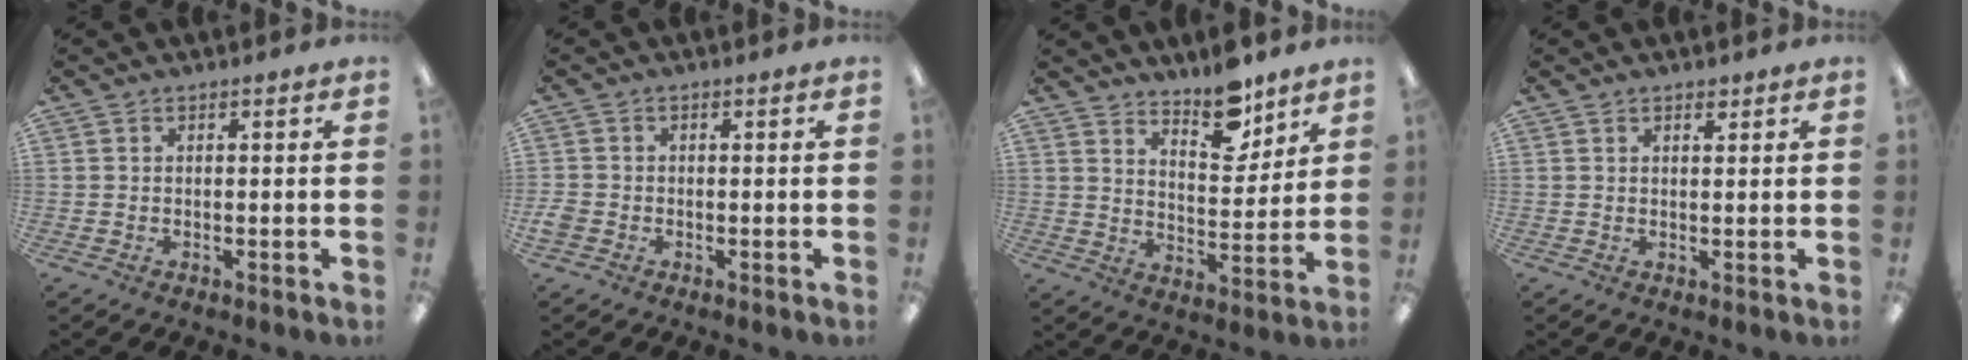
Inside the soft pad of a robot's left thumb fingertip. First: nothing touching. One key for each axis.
{"total": 2.1, "fx": -0.8, "fy": 1.7, "fz": 0.9, "tx": -0.013, "ty": 0.004, "tz": -0.015}
{"total": 11.1, "fx": 8.9, "fy": 4.5, "fz": 4.8, "tx": -0.050, "ty": -0.064, "tz": 0.155}
{"total": 1.5, "fx": 1.2, "fy": 0.6, "fz": 0.6, "tx": -0.005, "ty": -0.004, "tz": 0.021}